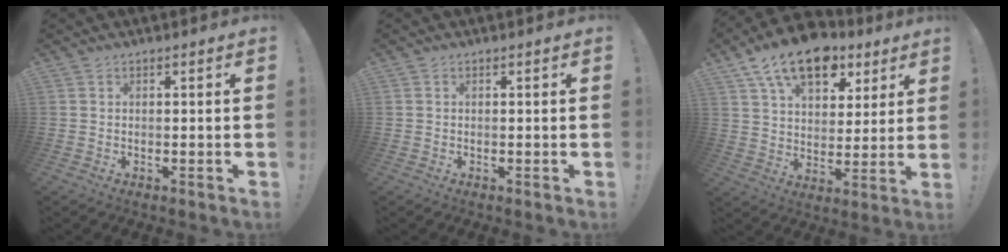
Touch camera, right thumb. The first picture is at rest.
{"total": 0.0}
{"total": 16.6, "force": [10.2, 9.4, 9.0], "torque": [-0.141, -0.057, 0.185]}